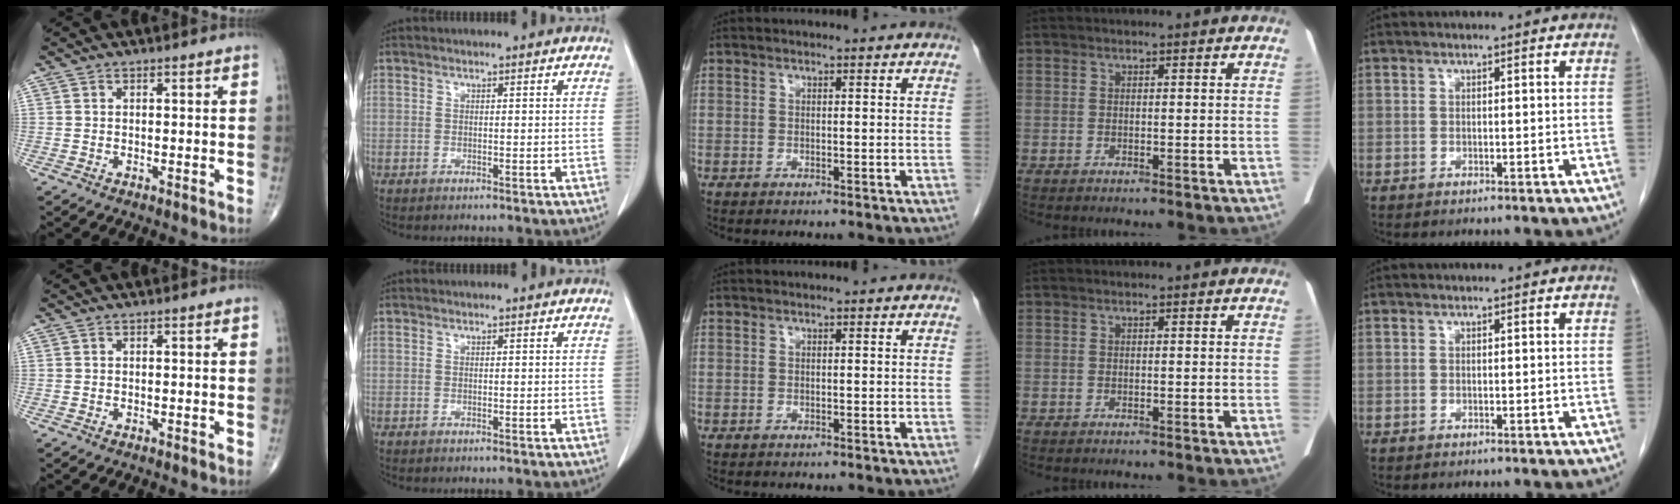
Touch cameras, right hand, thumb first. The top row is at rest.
{}